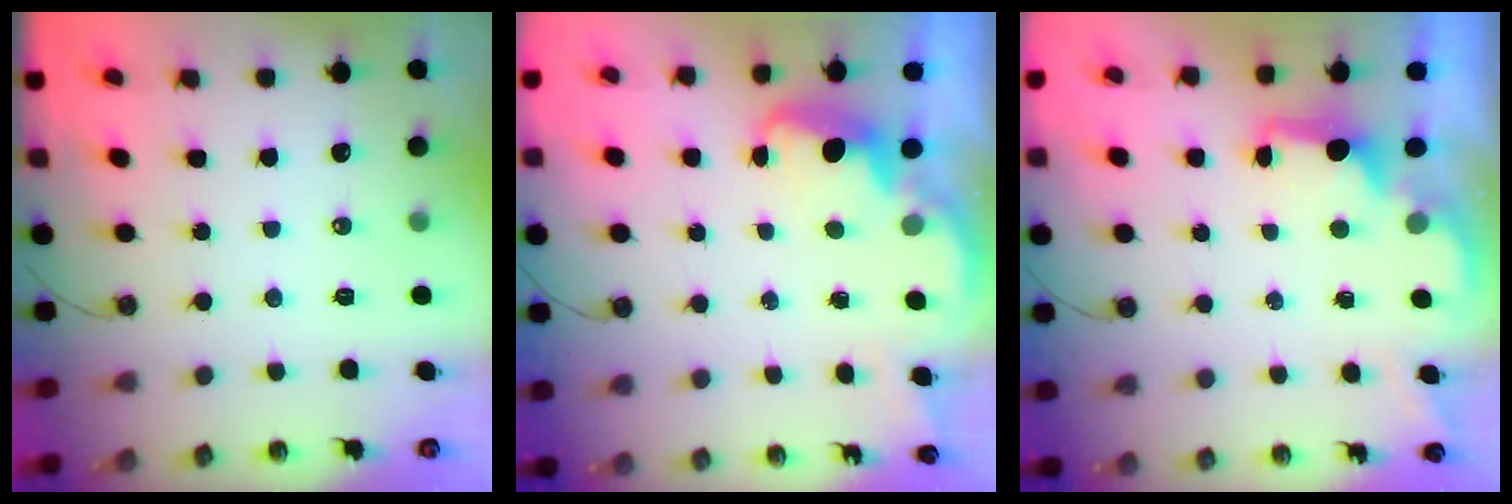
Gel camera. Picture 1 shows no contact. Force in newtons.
{"total": 2.9, "press": 2.9, "slide": 0.6}
{"total": 1.6, "press": 1.4, "slide": 0.7}